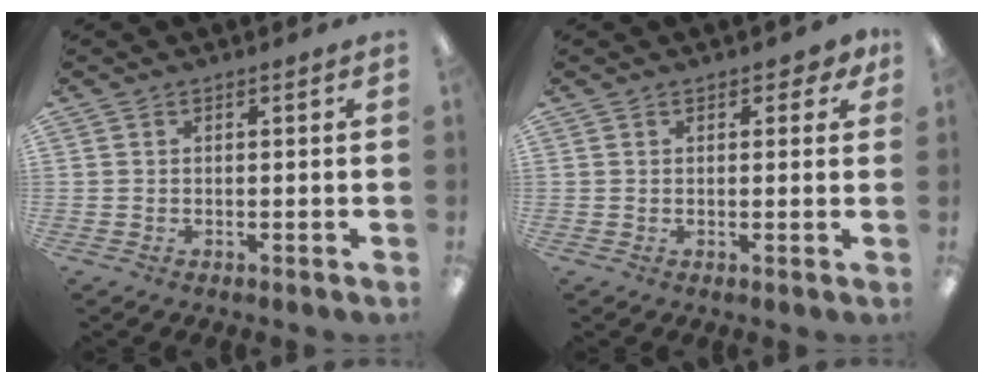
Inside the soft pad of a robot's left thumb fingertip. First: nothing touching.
{"total": 2.6, "force": [1.3, 1.4, 1.7], "torque": [-0.020, -0.003, 0.020]}